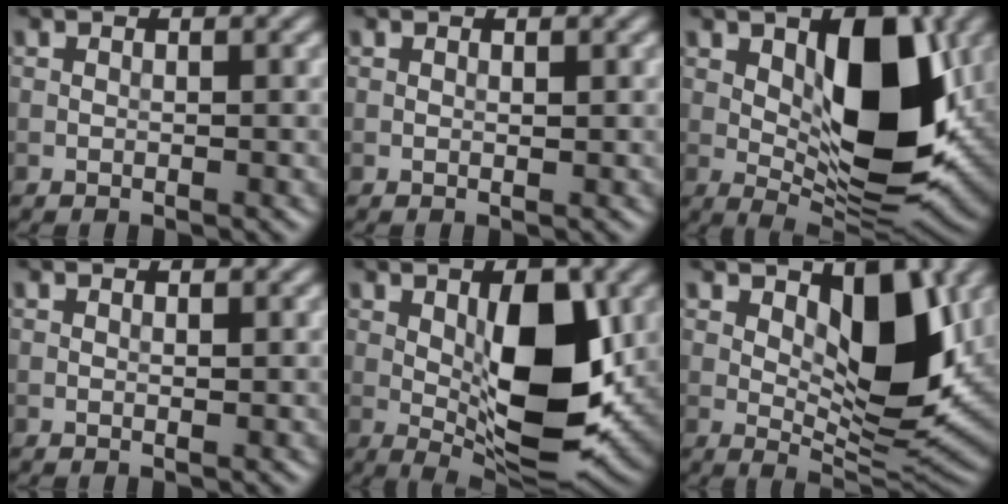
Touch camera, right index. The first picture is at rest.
{"total": 0.0}
{"total": 10.9, "force": [1.7, 5.2, 9.5], "torque": [-0.139, -0.008, 0.034]}
{"total": 0.0}
{"total": 9.7, "force": [0.6, 4.2, 8.7], "torque": [-0.136, -0.008, 0.018]}
{"total": 8.5, "force": [2.2, 4.0, 7.1], "torque": [-0.105, -0.015, 0.040]}